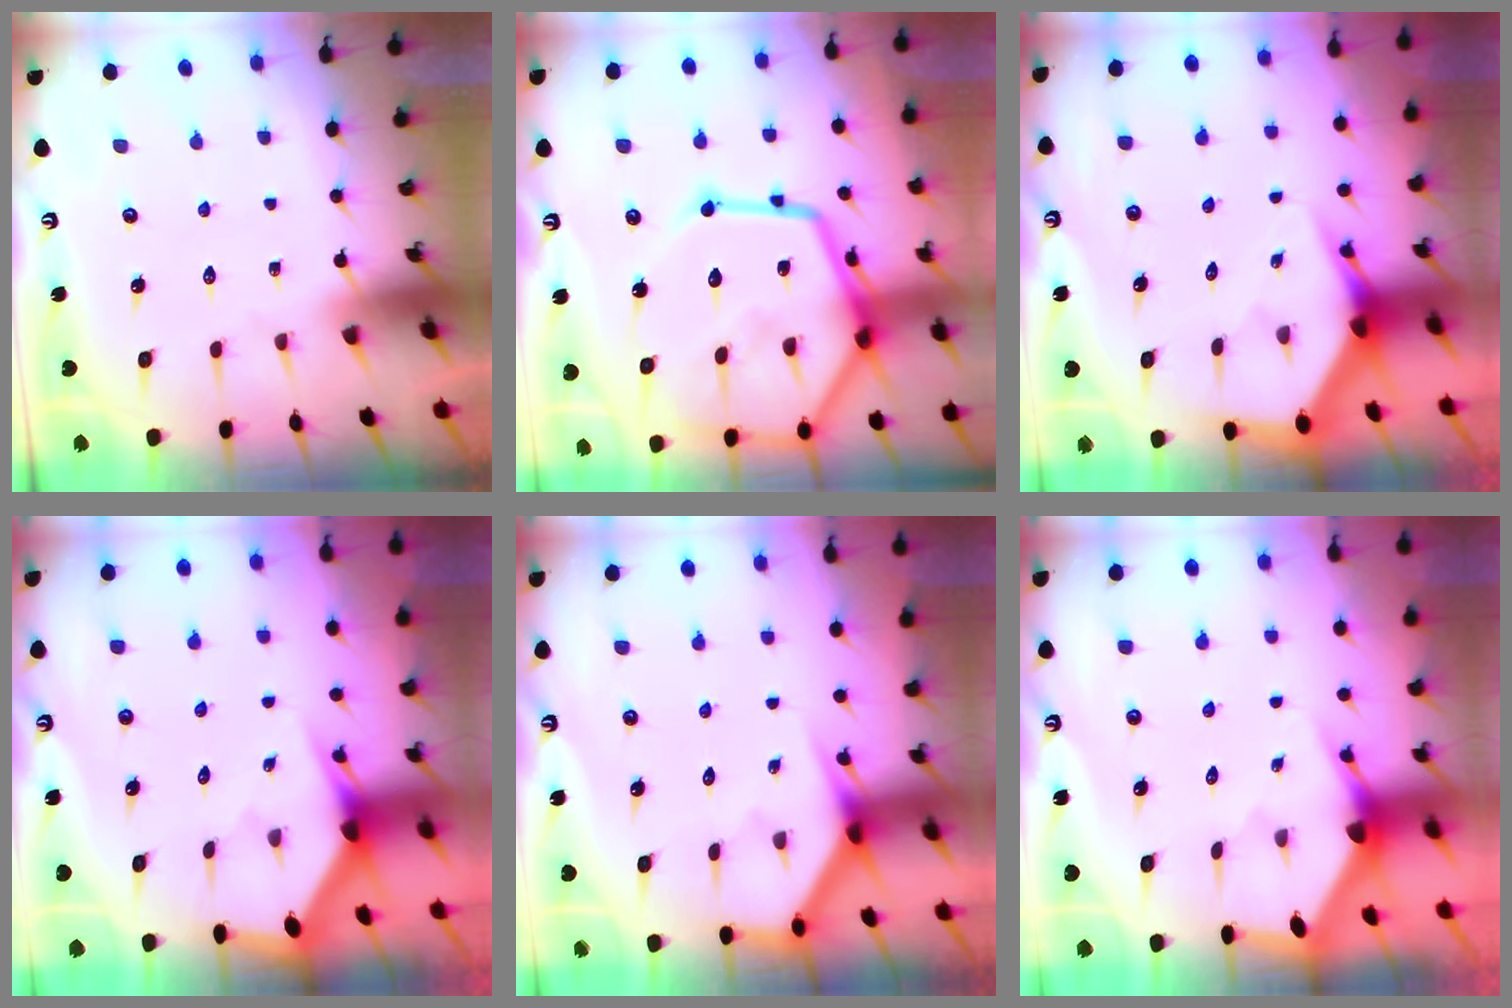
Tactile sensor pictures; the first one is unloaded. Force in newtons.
{"total": 25.3, "press": 25.2, "slide": 2.4}
{"total": 4.9, "press": 4.9, "slide": 0.4}
{"total": 2.8, "press": 2.8, "slide": 0.2}
{"total": 3.6, "press": 3.6, "slide": 0.3}
{"total": 3.1, "press": 3.1, "slide": 0.2}